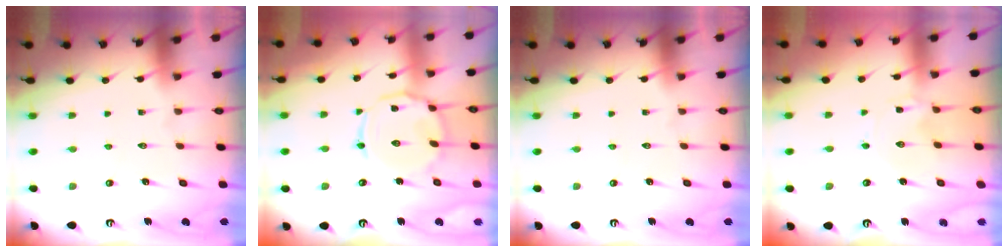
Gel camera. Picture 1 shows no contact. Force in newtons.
{"total": 9.8, "press": 9.8, "slide": 0.7}
{"total": 0.0}
{"total": 0.0}